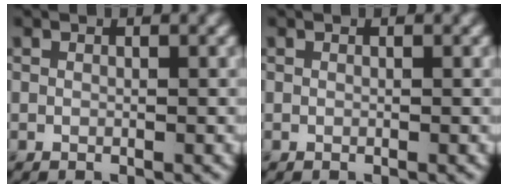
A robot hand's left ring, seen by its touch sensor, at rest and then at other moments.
{"total": 0.0}